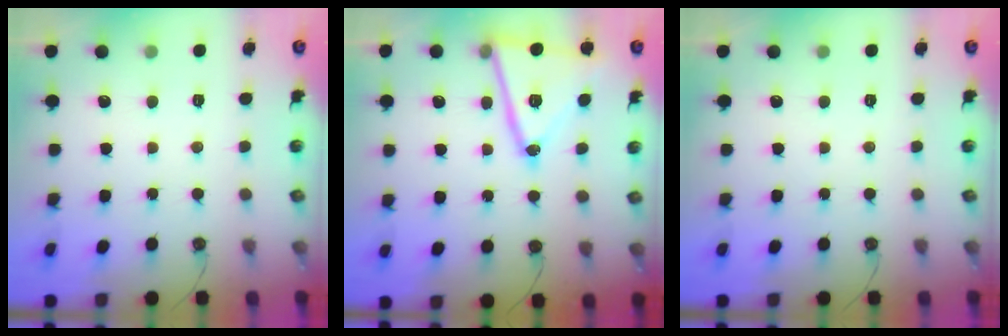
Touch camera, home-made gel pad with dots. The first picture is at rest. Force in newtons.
{"total": 18.7, "press": 18.4, "slide": 3.3}
{"total": 0.0}